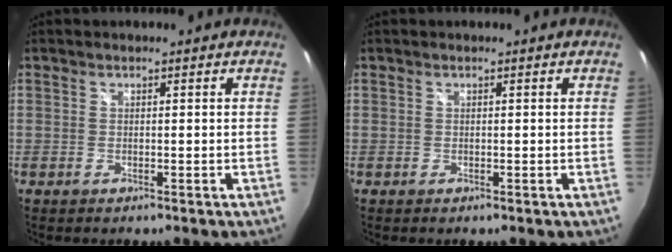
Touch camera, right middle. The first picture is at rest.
{"total": 0.0}